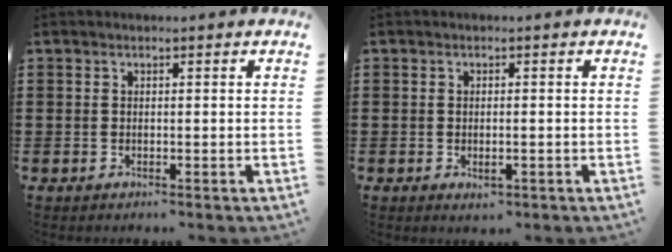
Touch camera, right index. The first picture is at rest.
{"total": 1.3, "force": [-0.5, 0.5, 1.1], "torque": [-0.020, -0.001, -0.009]}